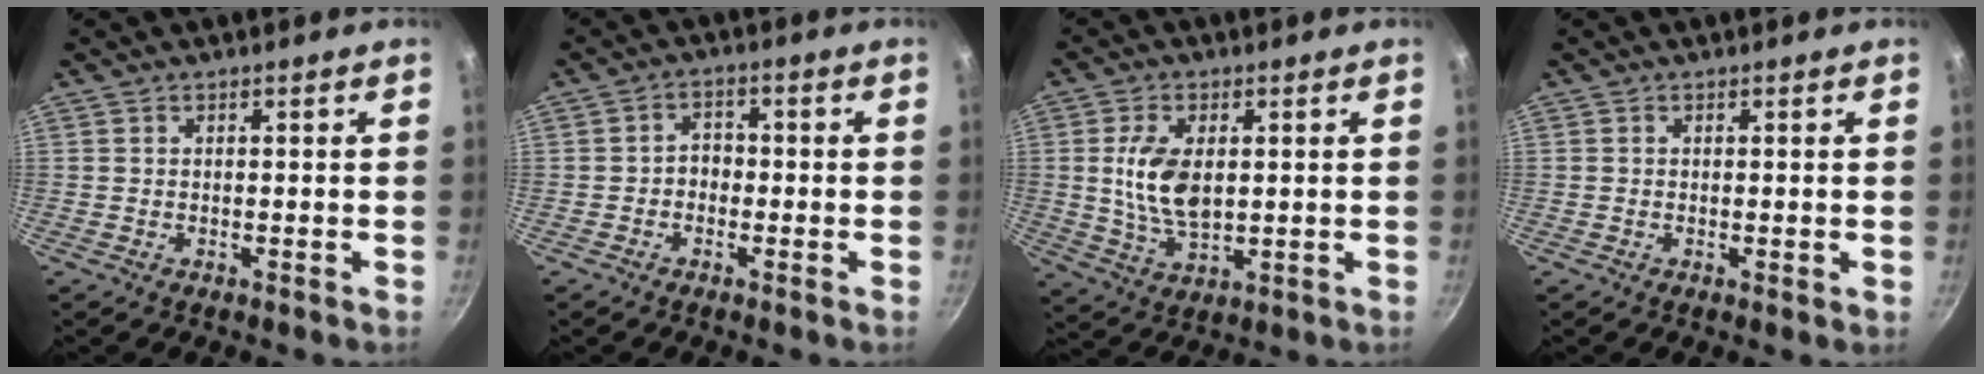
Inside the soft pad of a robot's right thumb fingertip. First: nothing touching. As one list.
[{"total": 3.1, "force": [-1.0, 2.5, 1.6], "torque": [-0.007, 0.016, -0.023]}, {"total": 10.0, "force": [1.3, 5.6, 8.2], "torque": [-0.152, -0.011, 0.028]}, {"total": 0.6, "force": [0.0, 0.2, 0.6], "torque": [-0.008, -0.002, -0.002]}]